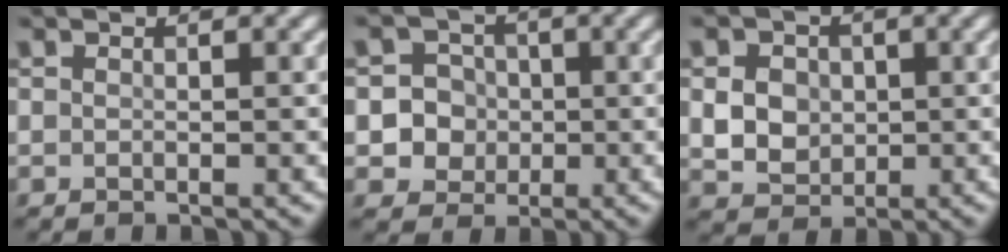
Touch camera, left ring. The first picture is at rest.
{"total": 4.6, "force": [-0.5, 4.4, 1.2], "torque": [-0.006, 0.017, -0.023]}
{"total": 3.6, "force": [0.2, 3.0, 1.9], "torque": [-0.039, -0.004, 0.004]}